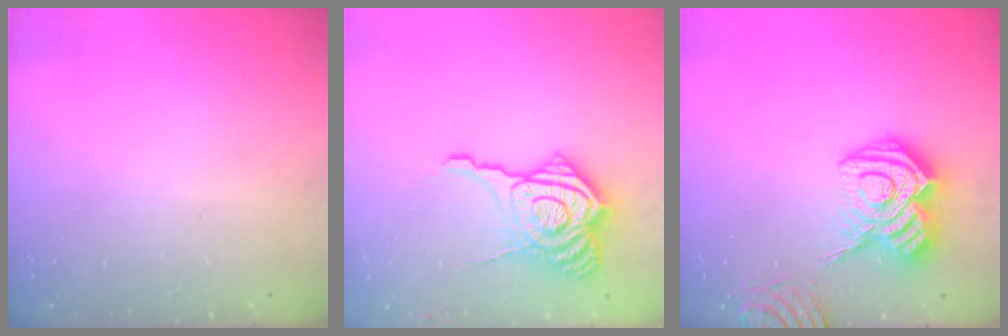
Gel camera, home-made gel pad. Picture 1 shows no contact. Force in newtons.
{"total": 16.3, "press": 16.2, "slide": 1.8}
{"total": 18.1, "press": 18.1, "slide": 1.7}